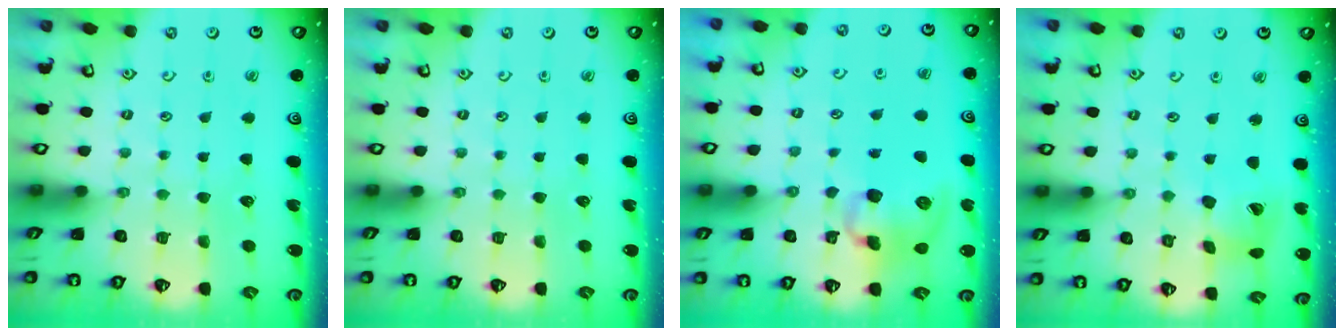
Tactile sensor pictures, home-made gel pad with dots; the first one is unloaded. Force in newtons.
{"total": 0.0}
{"total": 10.8, "press": 10.7, "slide": 1.1}
{"total": 12.0, "press": 11.9, "slide": 1.6}